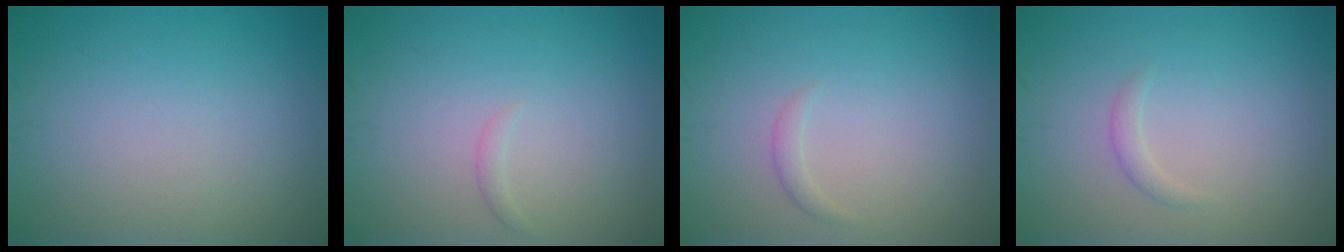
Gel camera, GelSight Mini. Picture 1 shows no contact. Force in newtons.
{"total": 0.6, "press": 0.6, "slide": 0.1}
{"total": 0.8, "press": 0.8, "slide": 0.1}
{"total": 0.9, "press": 0.9, "slide": 0.1}